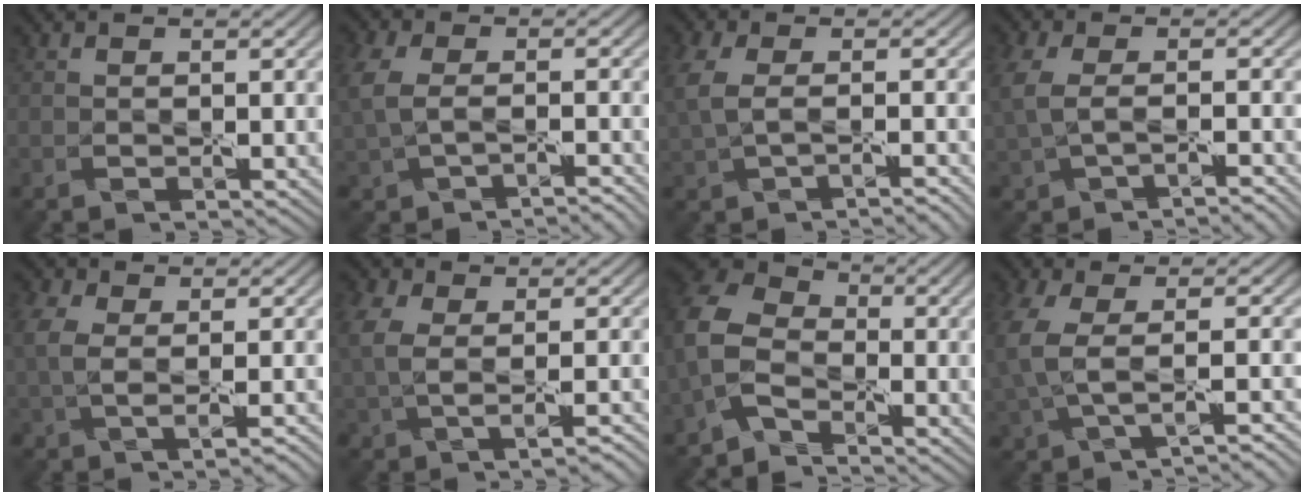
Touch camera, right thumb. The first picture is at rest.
{"total": 4.8, "force": [-0.9, 2.9, 3.7], "torque": [-0.092, -0.009, -0.012]}
{"total": 3.4, "force": [-0.2, 1.5, 3.0], "torque": [-0.084, -0.001, -0.001]}
{"total": 3.5, "force": [-0.7, 1.7, 3.0], "torque": [-0.084, -0.006, -0.012]}
{"total": 4.2, "force": [0.4, 2.1, 3.6], "torque": [-0.081, 0.002, 0.011]}
{"total": 5.2, "force": [0.3, 2.8, 4.4], "torque": [-0.102, 0.003, 0.015]}
{"total": 6.5, "force": [-3.0, 4.6, 3.5], "torque": [-0.094, 0.000, -0.079]}
{"total": 4.9, "force": [-0.5, 1.9, 4.4], "torque": [-0.116, -0.009, -0.007]}